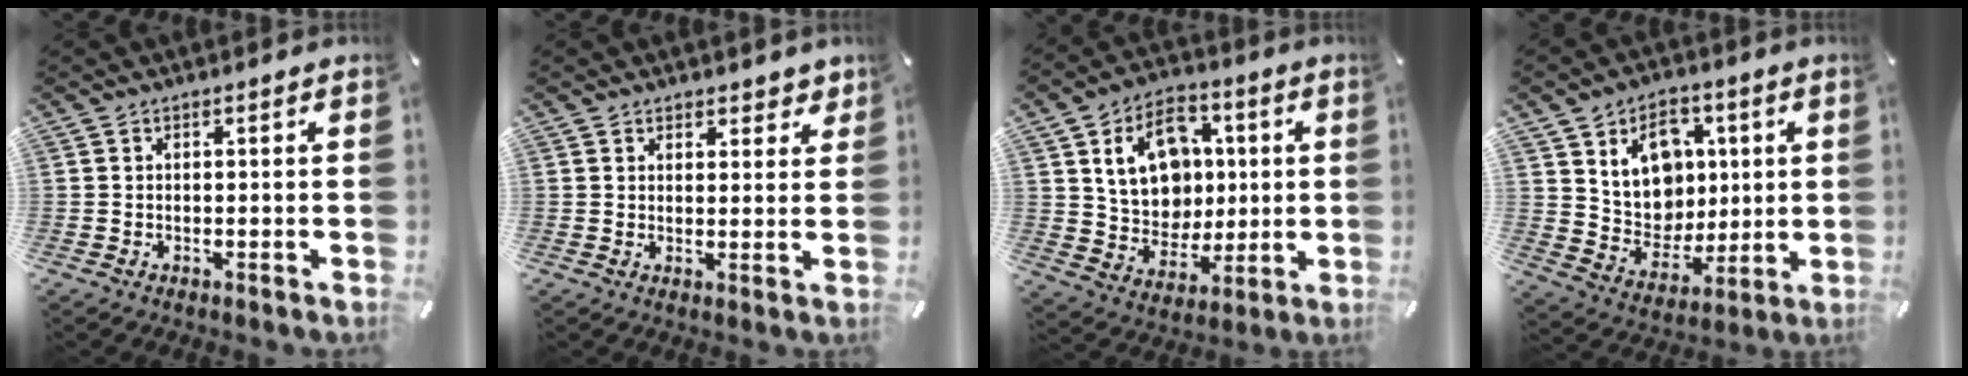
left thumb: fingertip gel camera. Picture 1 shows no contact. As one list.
[{"total": 3.2, "force": [2.4, 2.1, 0.2], "torque": [0.012, -0.014, 0.039]}, {"total": 15.3, "force": [3.5, 12.8, 7.5], "torque": [-0.124, 0.003, 0.073]}, {"total": 12.6, "force": [4.6, 10.8, 4.4], "torque": [-0.073, -0.028, 0.094]}]